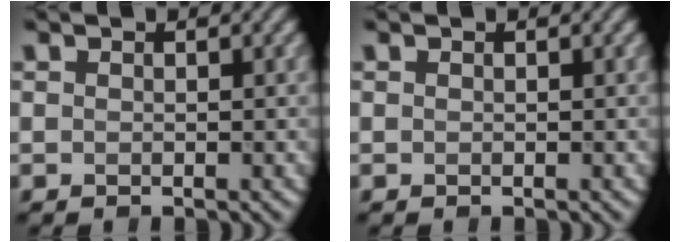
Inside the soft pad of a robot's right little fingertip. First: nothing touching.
{"total": 0.0}